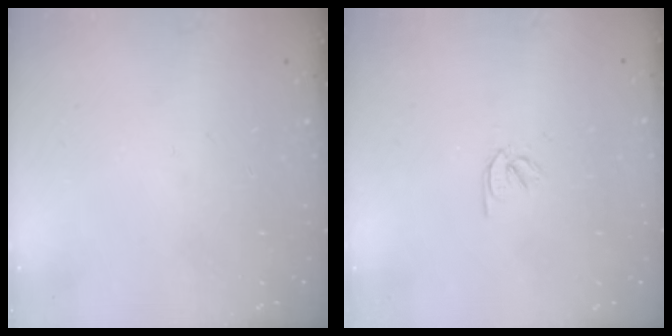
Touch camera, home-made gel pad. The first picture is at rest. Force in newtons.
{"total": 2.4, "press": 2.3, "slide": 0.7}